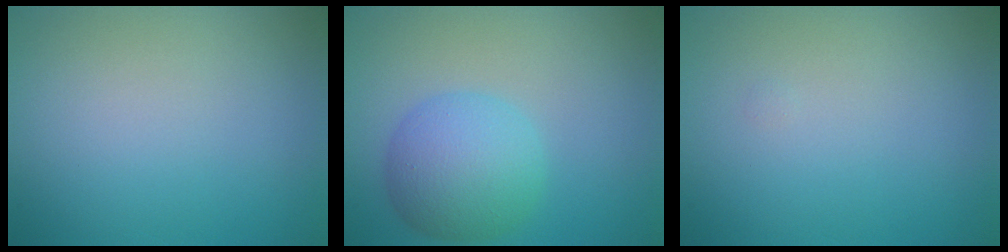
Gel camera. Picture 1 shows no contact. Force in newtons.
{"total": 5.2, "press": 5.2, "slide": 0.1}
{"total": 0.0}